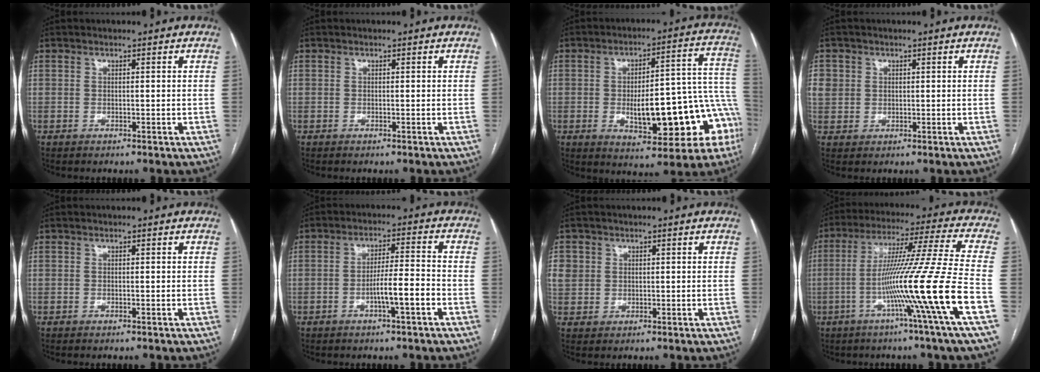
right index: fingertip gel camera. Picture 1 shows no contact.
{"total": 0.0}
{"total": 19.3, "force": [-5.0, 6.3, 17.6], "torque": [-0.154, 0.046, -0.046]}
{"total": 5.3, "force": [1.3, 4.9, 1.6], "torque": [-0.049, 0.015, 0.035]}
{"total": 0.0}
{"total": 5.9, "force": [-2.4, 0.2, 5.3], "torque": [-0.093, 0.007, -0.040]}
{"total": 5.4, "force": [1.4, 5.0, 1.6], "torque": [-0.051, 0.015, 0.035]}
{"total": 19.8, "force": [-5.8, -3.7, 18.6], "torque": [-0.327, -0.025, -0.112]}